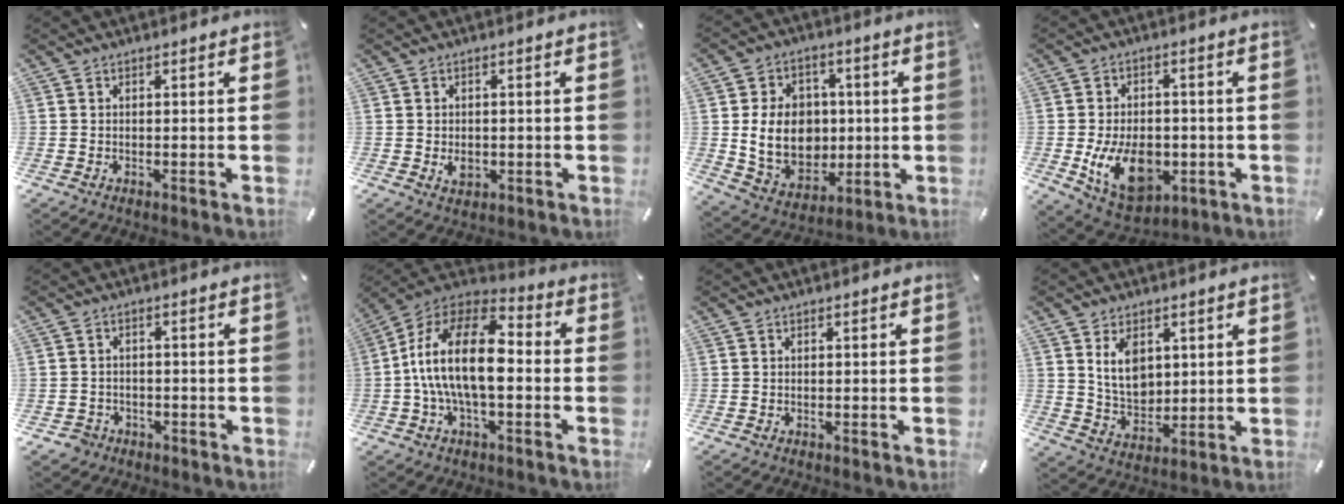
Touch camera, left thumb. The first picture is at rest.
{"total": 3.1, "force": [-0.6, 2.3, 2.0], "torque": [-0.035, -0.003, -0.013]}
{"total": 14.7, "force": [0.5, 12.4, 7.9], "torque": [-0.164, 0.008, 0.020]}
{"total": 14.6, "force": [-3.2, 9.9, 10.2], "torque": [-0.191, 0.001, -0.051]}
{"total": 3.6, "force": [-2.1, 2.8, 0.9], "torque": [-0.020, 0.008, -0.042]}
{"total": 18.9, "force": [-1.2, 9.8, 16.1], "torque": [-0.321, 0.009, -0.019]}
{"total": 0.0}
{"total": 9.2, "force": [3.5, 6.9, 5.1], "torque": [-0.089, -0.006, 0.064]}